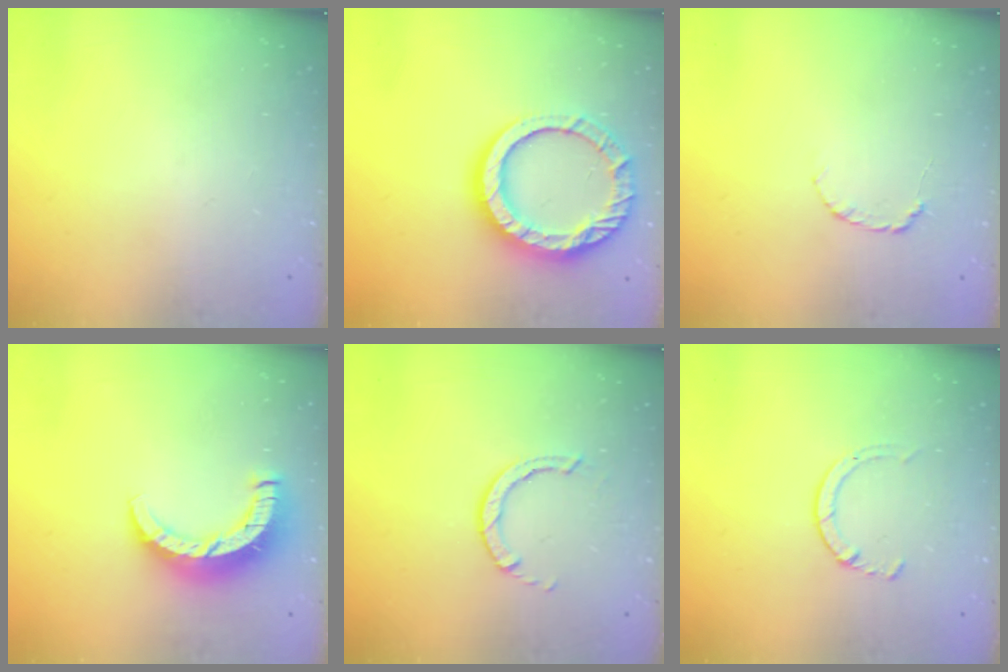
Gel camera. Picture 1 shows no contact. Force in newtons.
{"total": 17.4, "press": 17.3, "slide": 1.8}
{"total": 4.0, "press": 3.9, "slide": 0.5}
{"total": 9.7, "press": 9.7, "slide": 0.2}
{"total": 2.8, "press": 2.8, "slide": 0.3}
{"total": 2.8, "press": 2.8, "slide": 0.4}